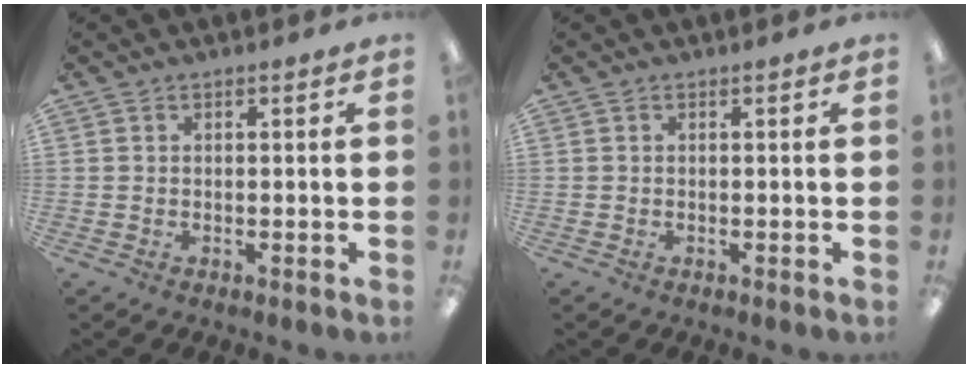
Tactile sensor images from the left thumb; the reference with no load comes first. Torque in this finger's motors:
{"motor_torque": [0.01, -0.01, 0.05, -0.05, 0.00]}